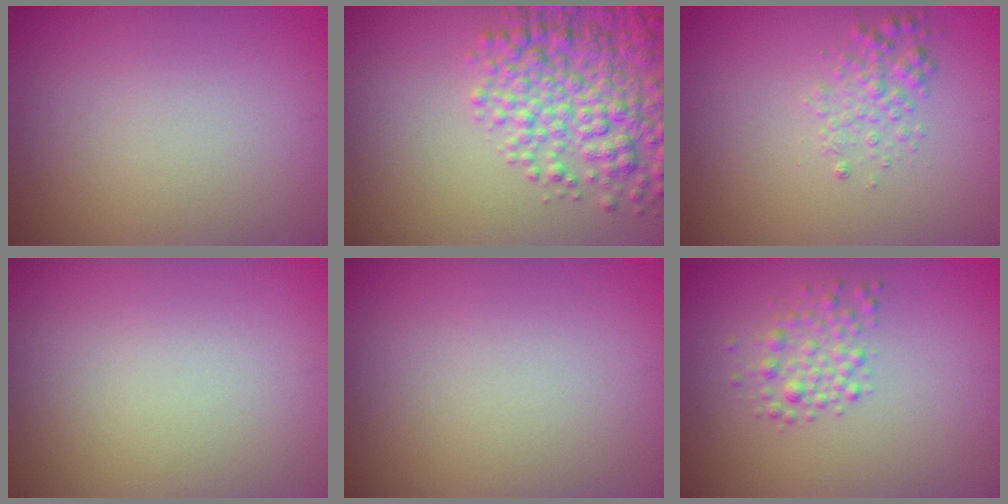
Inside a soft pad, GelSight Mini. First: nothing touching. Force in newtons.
{"total": 6.6, "press": 6.6, "slide": 0.2}
{"total": 1.9, "press": 1.9, "slide": 0.0}
{"total": 0.0}
{"total": 0.0}
{"total": 2.2, "press": 2.2, "slide": 0.1}